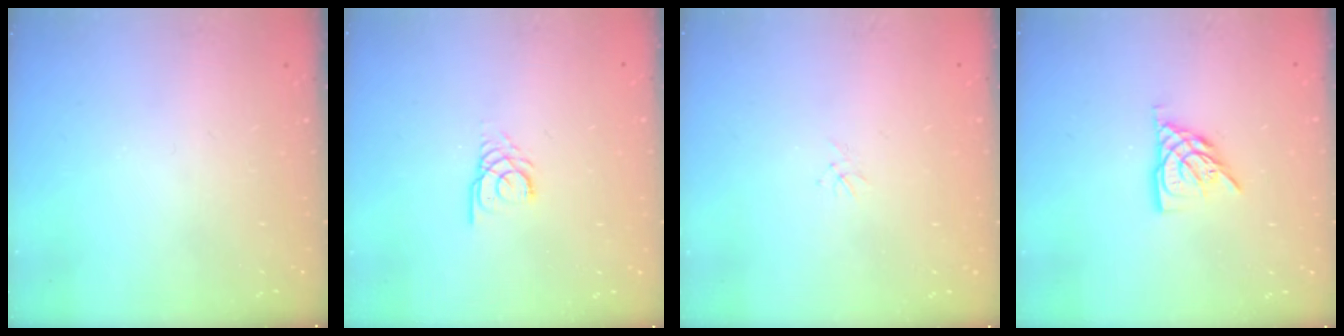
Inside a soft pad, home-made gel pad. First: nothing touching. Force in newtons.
{"total": 3.0, "press": 3.0, "slide": 0.4}
{"total": 1.1, "press": 1.0, "slide": 0.3}
{"total": 8.3, "press": 8.2, "slide": 0.9}